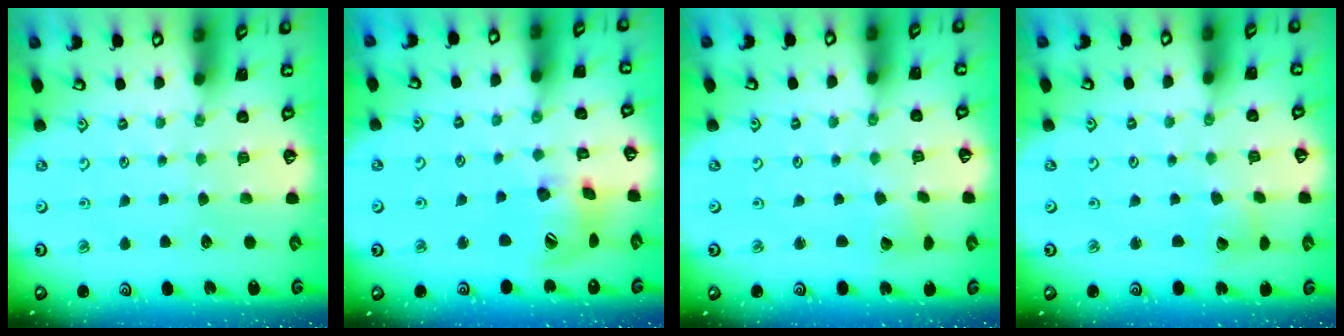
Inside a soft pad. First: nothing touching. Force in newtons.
{"total": 16.9, "press": 16.8, "slide": 2.2}
{"total": 2.6, "press": 2.6, "slide": 0.3}
{"total": 1.9, "press": 1.9, "slide": 0.3}